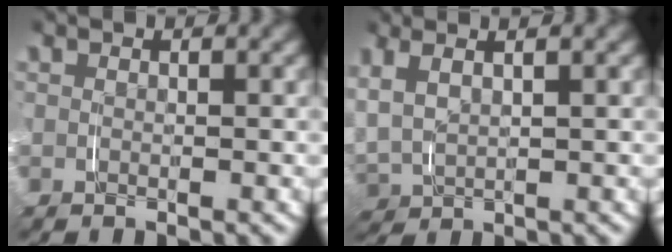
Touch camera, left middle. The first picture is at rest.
{"total": 3.6, "force": [2.3, 2.2, 1.8], "torque": [-0.042, 0.001, 0.039]}